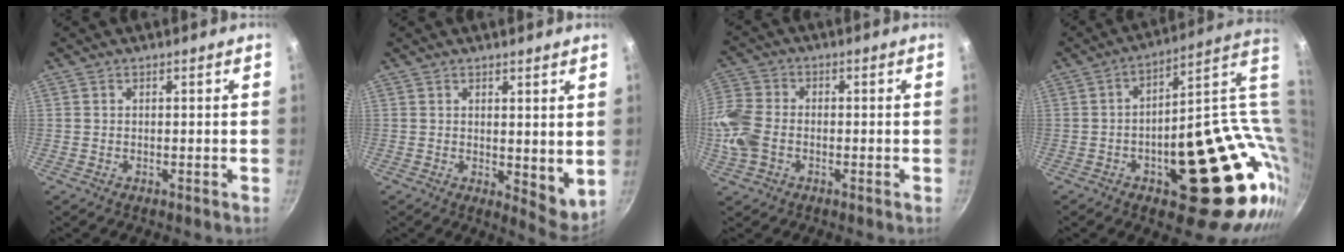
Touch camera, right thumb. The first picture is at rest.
{"total": 6.2, "force": [1.9, 2.8, 5.2], "torque": [-0.067, -0.024, 0.029]}
{"total": 13.1, "force": [-2.5, 10.0, 8.1], "torque": [-0.193, 0.022, -0.063]}
{"total": 29.1, "force": [2.3, 13.4, 25.7], "torque": [-0.301, -0.002, 0.059]}